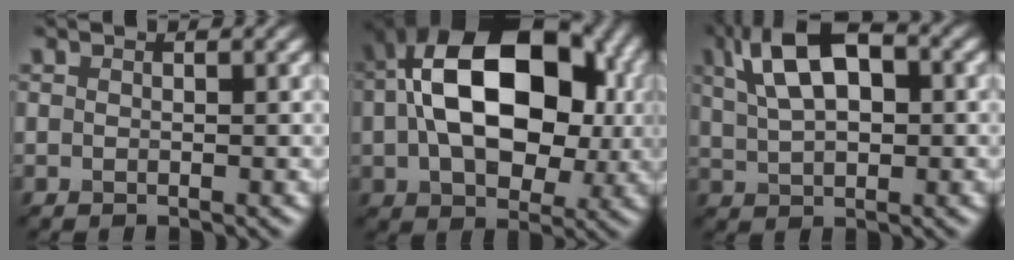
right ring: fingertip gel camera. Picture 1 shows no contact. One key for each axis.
{"total": 13.1, "fx": 1.4, "fy": 8.1, "fz": 10.1, "tx": -0.181, "ty": 0.018, "tz": 0.055}
{"total": 7.0, "fx": 2.7, "fy": 3.2, "fz": 5.6, "tx": -0.123, "ty": 0.035, "tz": 0.063}